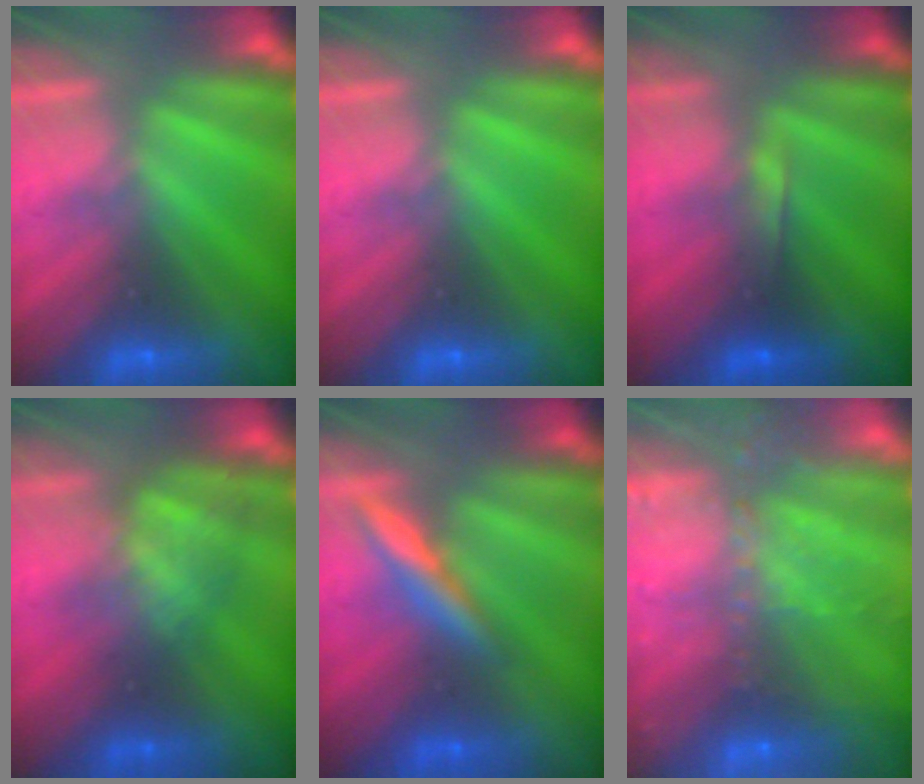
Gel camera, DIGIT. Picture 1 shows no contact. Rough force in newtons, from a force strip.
{"total": 0.0}
{"total": 3.8}
{"total": 3.5}
{"total": 2.4}
{"total": 6.7}